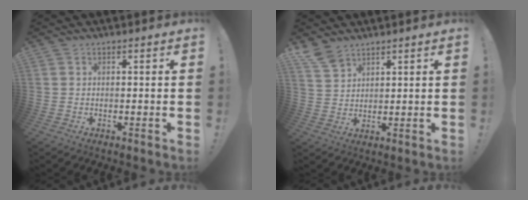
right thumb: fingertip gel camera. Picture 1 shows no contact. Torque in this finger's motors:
{"motor_torque": [-0.33, 0.55, 0.68, 0.58, 0.00]}